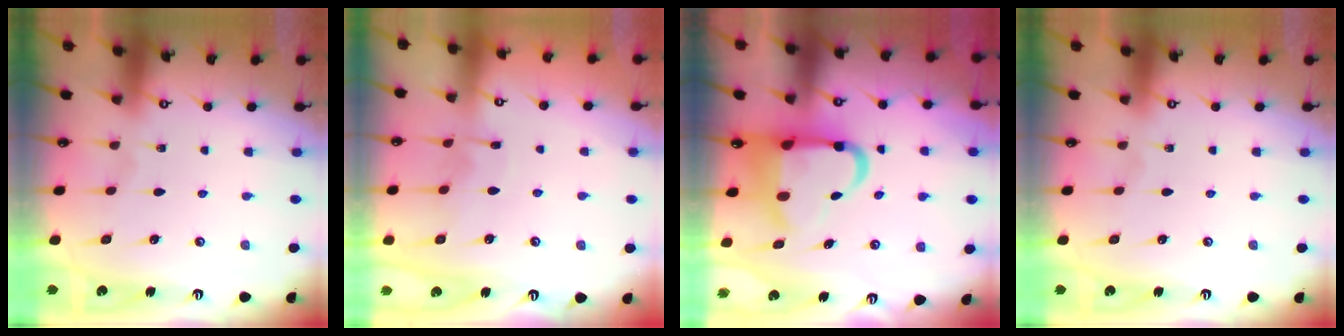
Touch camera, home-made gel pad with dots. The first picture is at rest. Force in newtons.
{"total": 5.1, "press": 5.1, "slide": 0.2}
{"total": 11.1, "press": 10.9, "slide": 2.4}
{"total": 0.0}